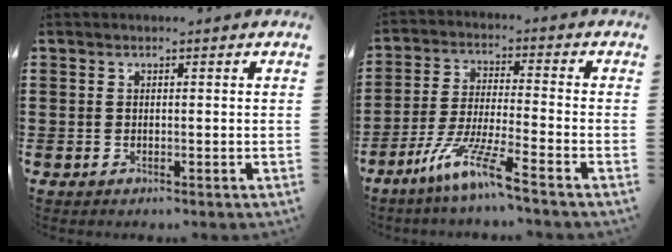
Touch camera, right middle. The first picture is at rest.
{"total": 8.7, "force": [-6.5, -0.1, 5.8], "torque": [-0.123, -0.015, -0.126]}